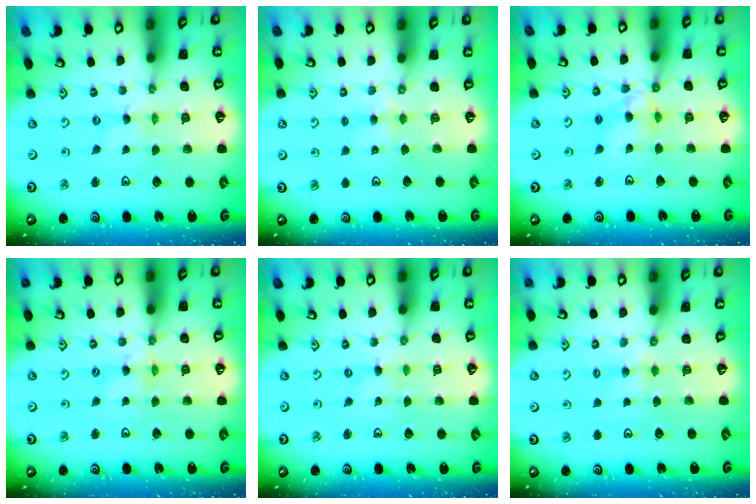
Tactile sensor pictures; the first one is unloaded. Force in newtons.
{"total": 2.9, "press": 2.9, "slide": 0.5}
{"total": 8.5, "press": 8.4, "slide": 0.8}
{"total": 1.7, "press": 1.7, "slide": 0.2}
{"total": 0.0}
{"total": 2.8, "press": 2.8, "slide": 0.4}